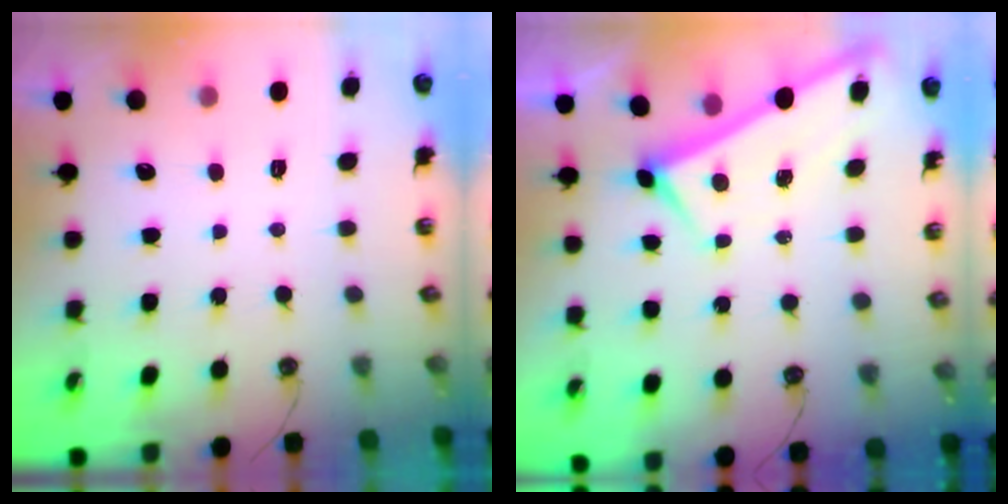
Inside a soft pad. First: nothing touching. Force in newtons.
{"total": 1.7, "press": 1.7, "slide": 0.1}